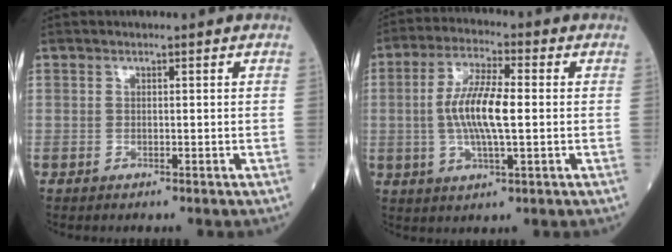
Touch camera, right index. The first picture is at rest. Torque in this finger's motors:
{"motor_torque": [0.44, -0.02, 0.39, 0.18]}